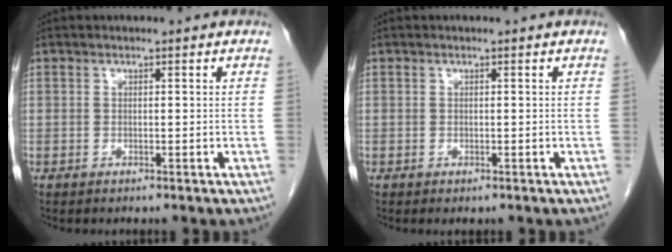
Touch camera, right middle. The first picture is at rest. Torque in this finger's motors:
{"motor_torque": [0.29, -0.10, 0.10, 0.02]}